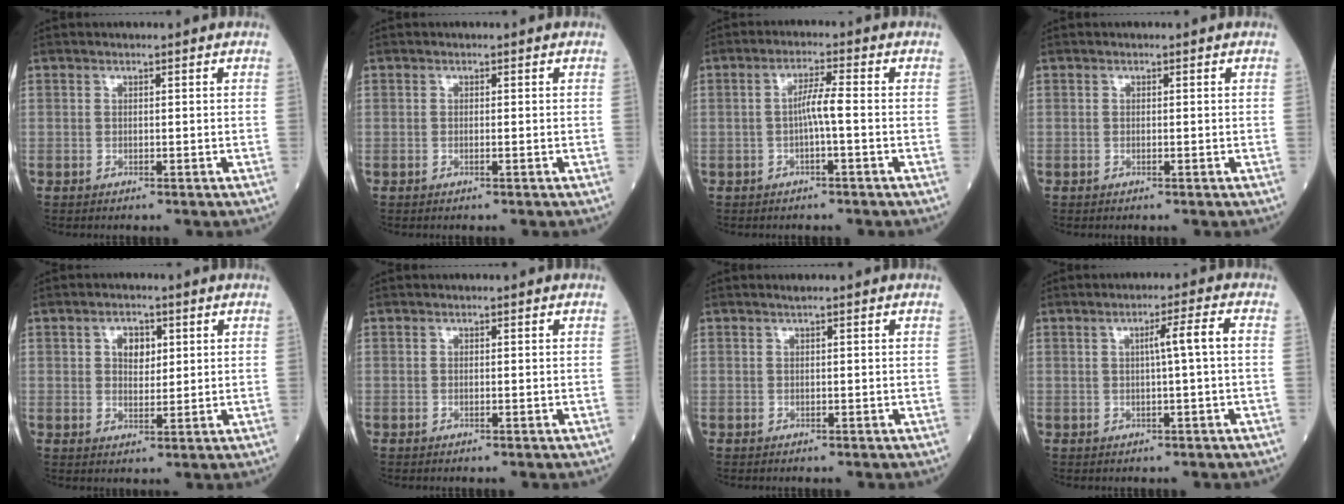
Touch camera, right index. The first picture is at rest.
{"total": 0.5, "force": [-0.1, 0.3, 0.4], "torque": [-0.019, -0.001, -0.002]}
{"total": 4.1, "force": [-0.6, 0.5, 4.0], "torque": [-0.082, 0.012, -0.006]}
{"total": 0.0}
{"total": 4.6, "force": [1.5, 3.0, 3.2], "torque": [-0.064, 0.012, 0.030]}
{"total": 0.0}
{"total": 0.5, "force": [0.3, 0.2, 0.4], "torque": [-0.011, 0.008, 0.004]}
{"total": 4.5, "force": [0.4, -0.1, 4.5], "torque": [-0.083, 0.011, 0.011]}